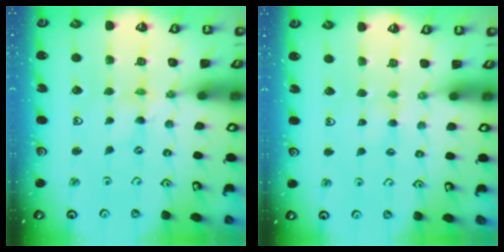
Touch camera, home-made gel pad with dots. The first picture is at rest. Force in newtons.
{"total": 1.0, "press": 1.0, "slide": 0.3}